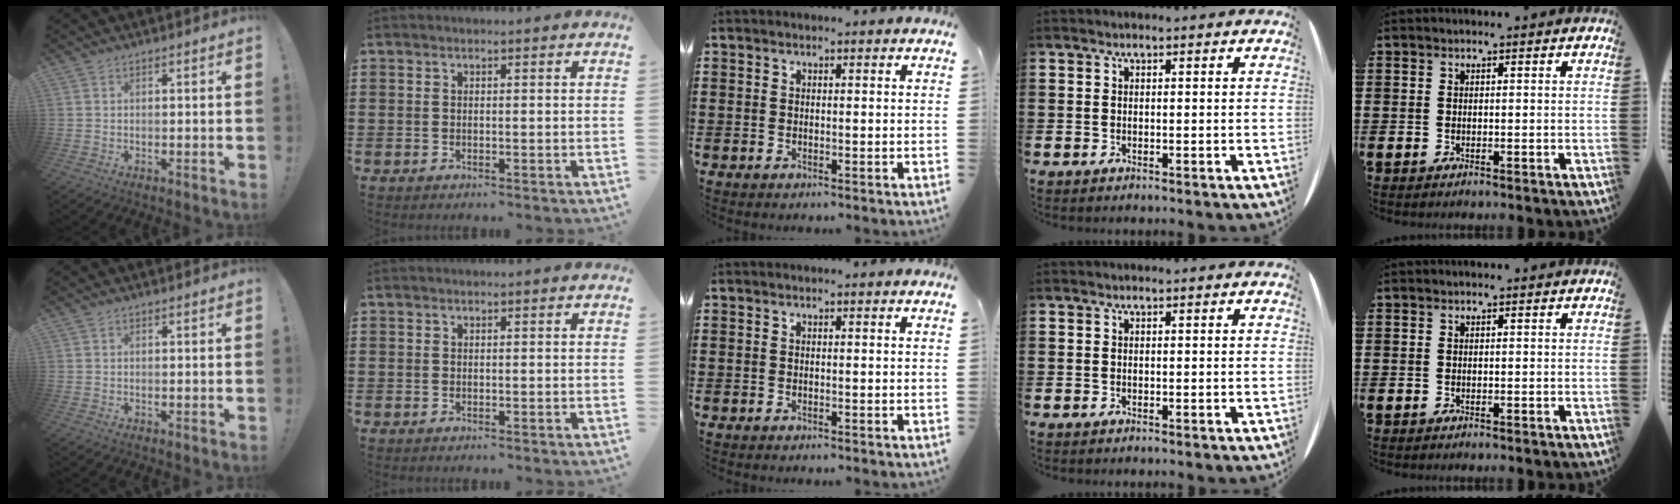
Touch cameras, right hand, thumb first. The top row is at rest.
{}